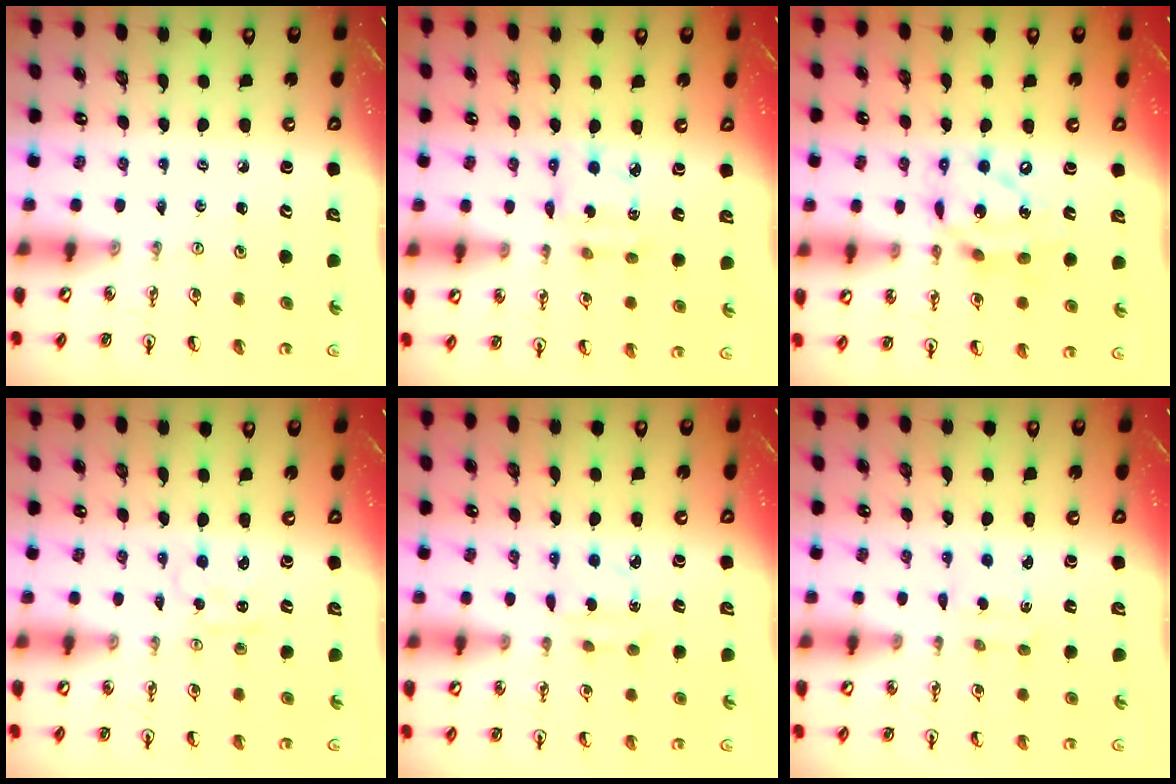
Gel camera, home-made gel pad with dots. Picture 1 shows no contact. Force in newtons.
{"total": 5.1, "press": 5.1, "slide": 0.2}
{"total": 14.1, "press": 14.0, "slide": 1.2}
{"total": 0.8, "press": 0.7, "slide": 0.2}
{"total": 3.9, "press": 3.9, "slide": 0.4}
{"total": 2.8, "press": 2.8, "slide": 0.5}